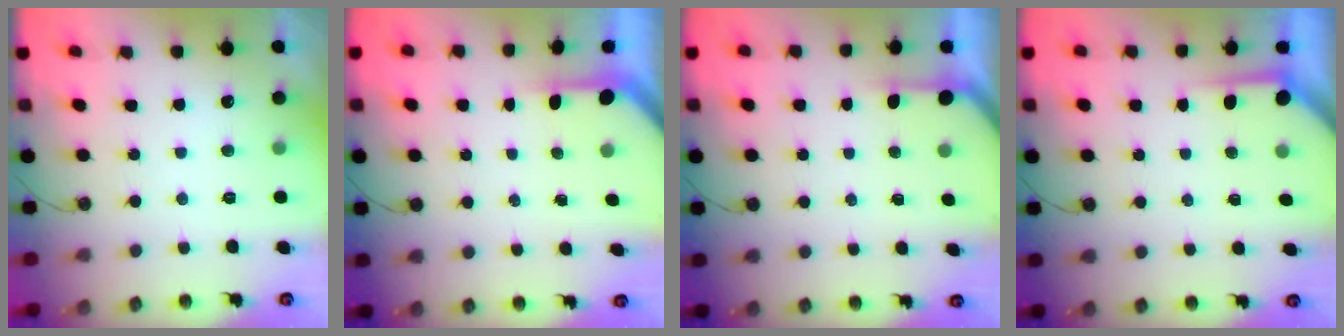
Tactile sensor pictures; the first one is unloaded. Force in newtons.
{"total": 2.8, "press": 2.8, "slide": 0.2}
{"total": 1.4, "press": 1.4, "slide": 0.2}
{"total": 3.6, "press": 3.5, "slide": 0.3}